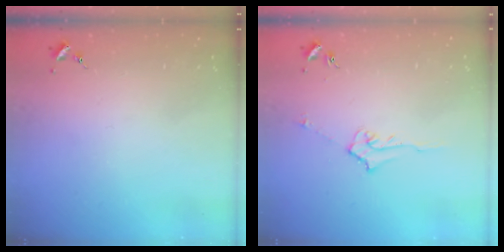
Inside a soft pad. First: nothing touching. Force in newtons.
{"total": 5.1, "press": 5.0, "slide": 0.6}